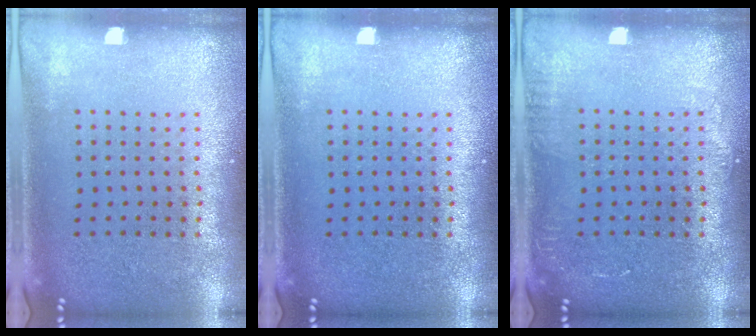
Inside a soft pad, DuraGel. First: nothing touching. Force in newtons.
{"total": 0.0}
{"total": 1.0, "press": 1.0, "slide": 0.2}